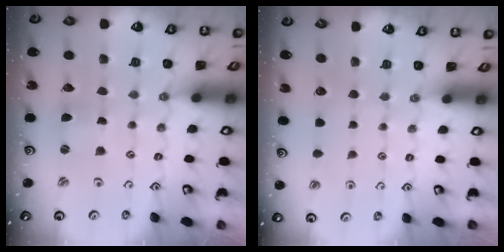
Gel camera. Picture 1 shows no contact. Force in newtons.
{"total": 0.0}